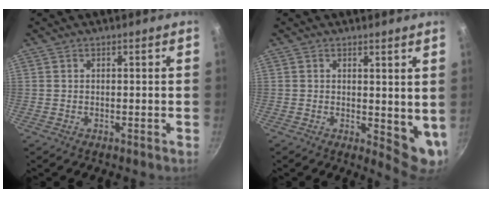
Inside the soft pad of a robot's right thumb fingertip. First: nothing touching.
{"total": 6.8, "force": [1.5, 3.3, 5.7], "torque": [-0.065, -0.025, 0.023]}